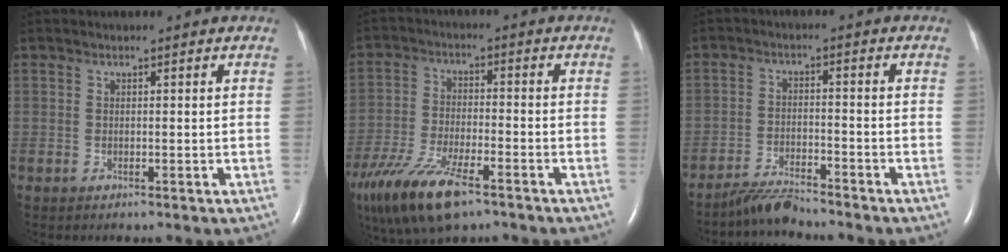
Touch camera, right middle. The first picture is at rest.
{"total": 16.0, "force": [-10.7, 4.9, 10.9], "torque": [-0.249, -0.038, -0.193]}
{"total": 4.7, "force": [-4.6, -0.1, 1.1], "torque": [-0.026, -0.020, -0.085]}